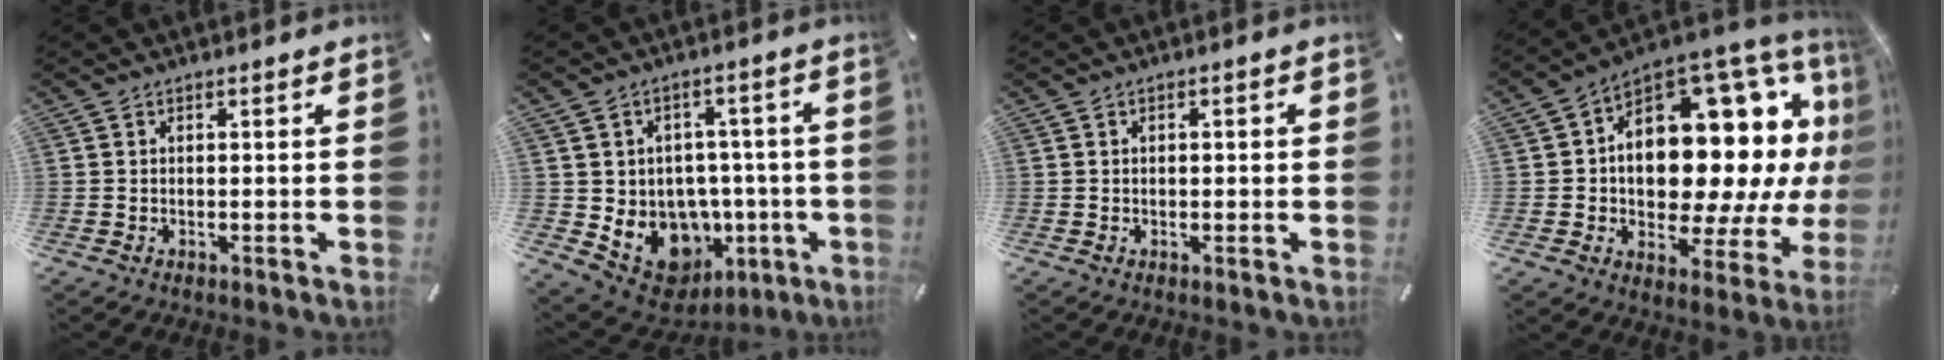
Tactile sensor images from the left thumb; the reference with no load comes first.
{"total": 12.8, "force": [-3.9, 10.8, 5.6], "torque": [-0.075, 0.000, -0.051]}
{"total": 1.1, "force": [-0.1, 0.5, 0.9], "torque": [-0.016, 0.003, -0.003]}
{"total": 21.5, "force": [4.2, 13.3, 16.4], "torque": [-0.217, -0.066, 0.076]}